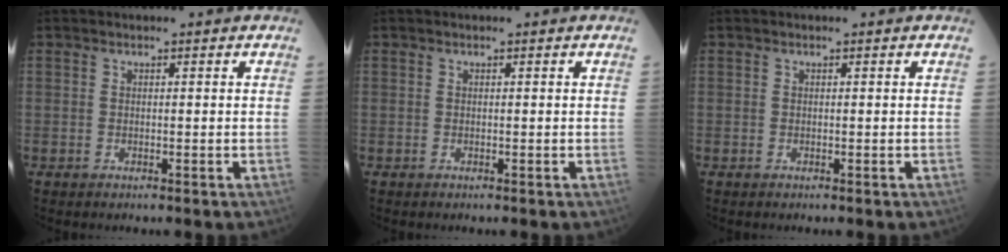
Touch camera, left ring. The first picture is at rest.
{"total": 0.0}
{"total": 0.0}